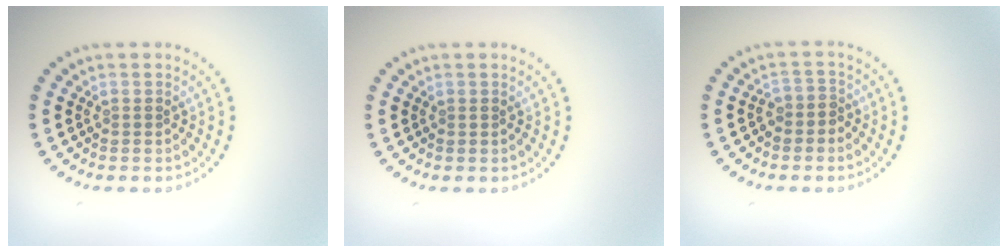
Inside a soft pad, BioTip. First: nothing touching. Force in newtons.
{"total": 0.0}
{"total": 1.6, "press": 1.2, "slide": 1.0}